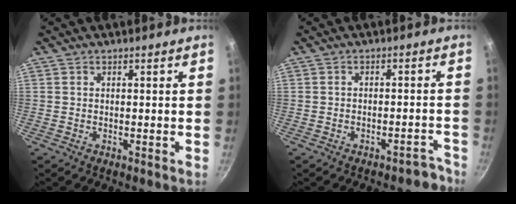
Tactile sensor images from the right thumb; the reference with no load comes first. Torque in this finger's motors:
{"motor_torque": [-0.26, -0.03, -0.26, 0.14, 0.07]}